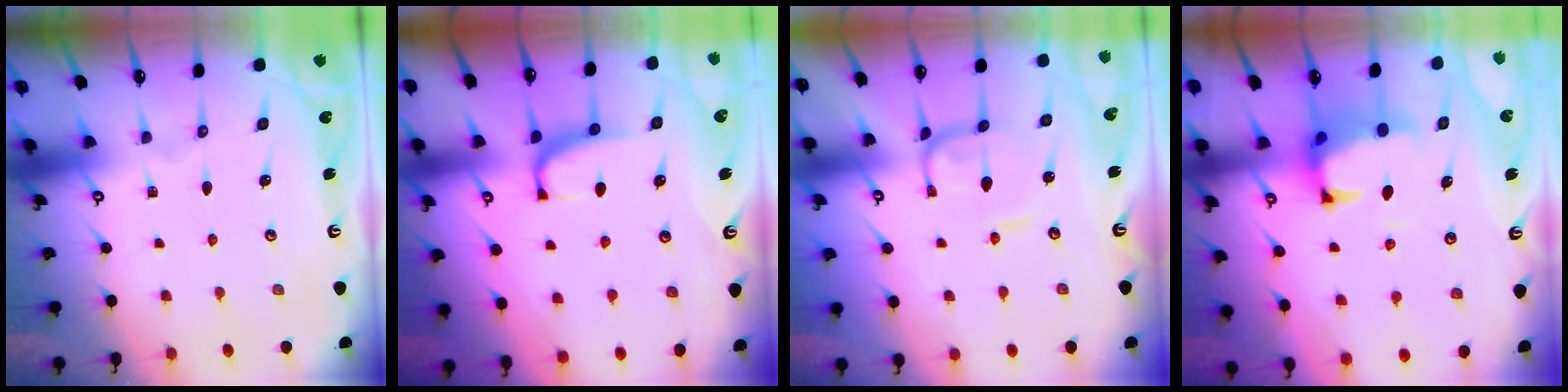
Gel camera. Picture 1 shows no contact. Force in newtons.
{"total": 0.7, "press": 0.0, "slide": 0.7}
{"total": 1.0, "press": 0.9, "slide": 0.4}
{"total": 1.8, "press": 1.4, "slide": 1.1}